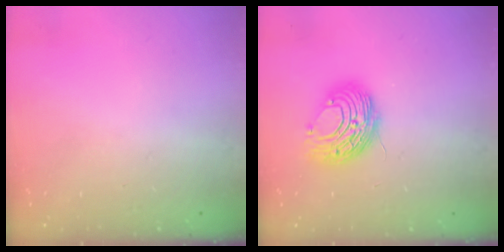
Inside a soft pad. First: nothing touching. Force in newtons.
{"total": 9.9, "press": 9.9, "slide": 0.4}